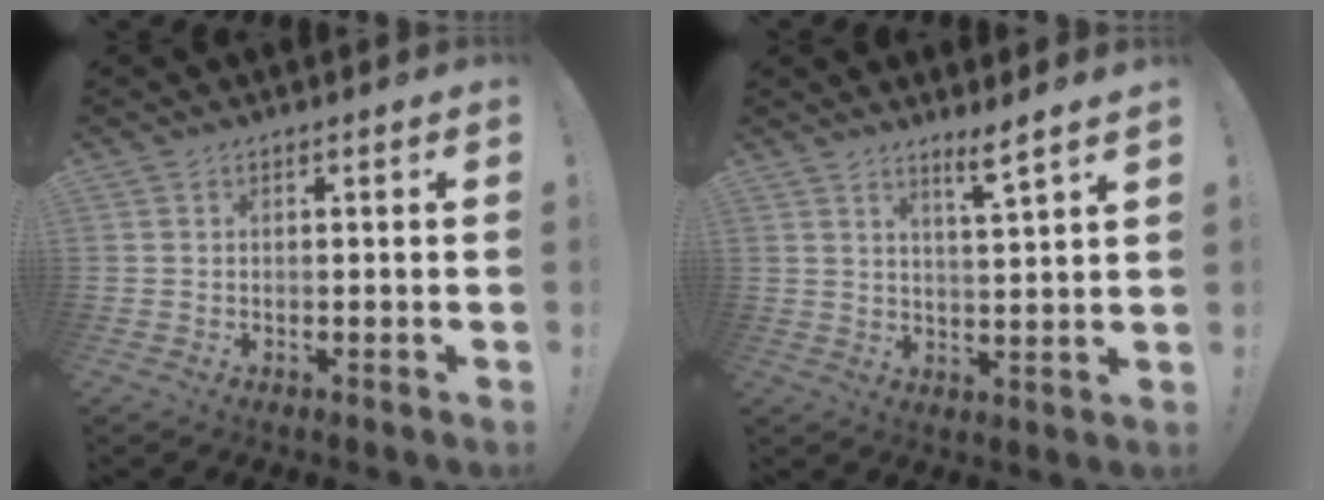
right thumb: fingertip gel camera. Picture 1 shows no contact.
{"total": 6.1, "force": [4.5, -0.8, 3.9], "torque": [-0.055, -0.032, 0.070]}